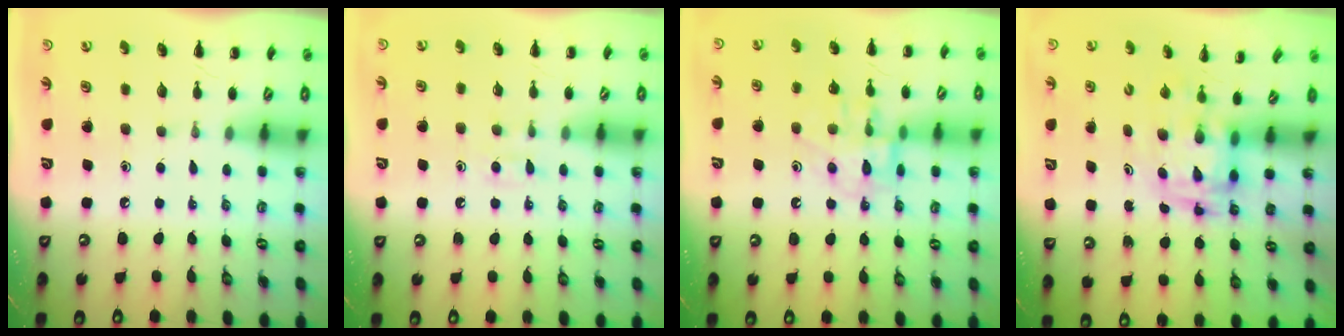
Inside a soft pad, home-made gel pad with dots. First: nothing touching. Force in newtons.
{"total": 4.5, "press": 4.3, "slide": 1.6}
{"total": 14.9, "press": 14.7, "slide": 1.8}
{"total": 2.9, "press": 2.9, "slide": 0.6}